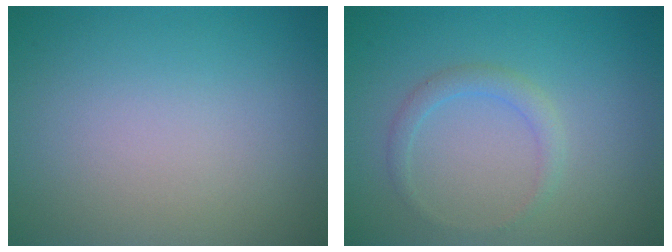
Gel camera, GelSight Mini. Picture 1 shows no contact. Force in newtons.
{"total": 1.6, "press": 1.6, "slide": 0.2}